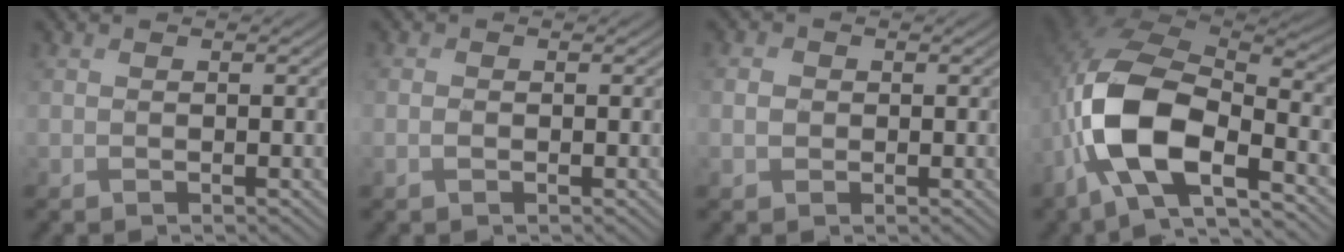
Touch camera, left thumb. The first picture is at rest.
{"total": 0.8, "force": [-0.5, 0.5, 0.4], "torque": [-0.007, 0.000, -0.012]}
{"total": 2.0, "force": [-0.4, 1.7, 0.9], "torque": [-0.023, 0.001, -0.015]}
{"total": 14.3, "force": [-5.4, 6.5, 11.5], "torque": [-0.248, -0.017, -0.116]}